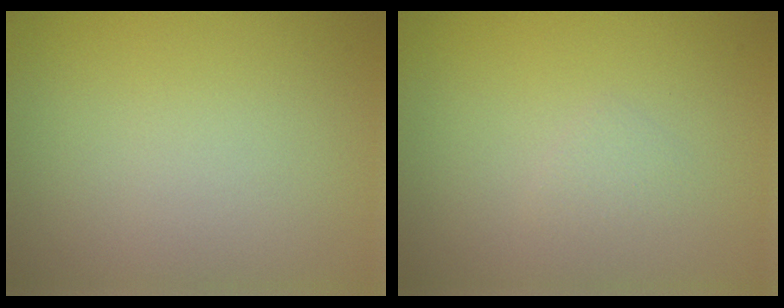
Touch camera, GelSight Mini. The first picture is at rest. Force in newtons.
{"total": 0.8, "press": 0.8, "slide": 0.0}